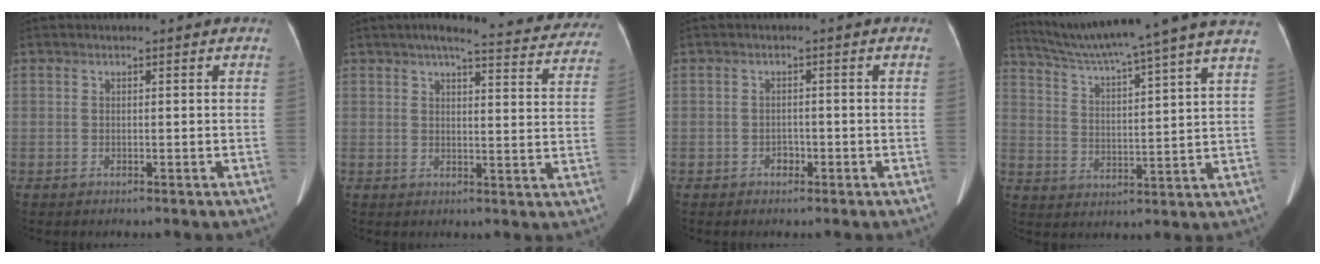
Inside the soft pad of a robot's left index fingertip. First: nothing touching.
{"total": 17.6, "force": [15.9, 2.5, 7.1], "torque": [-0.079, -0.021, 0.172]}
{"total": 1.3, "force": [-1.0, 0.8, 0.3], "torque": [-0.004, -0.003, -0.015]}
{"total": 21.9, "force": [18.9, -1.8, 10.8], "torque": [-0.185, -0.015, 0.263]}